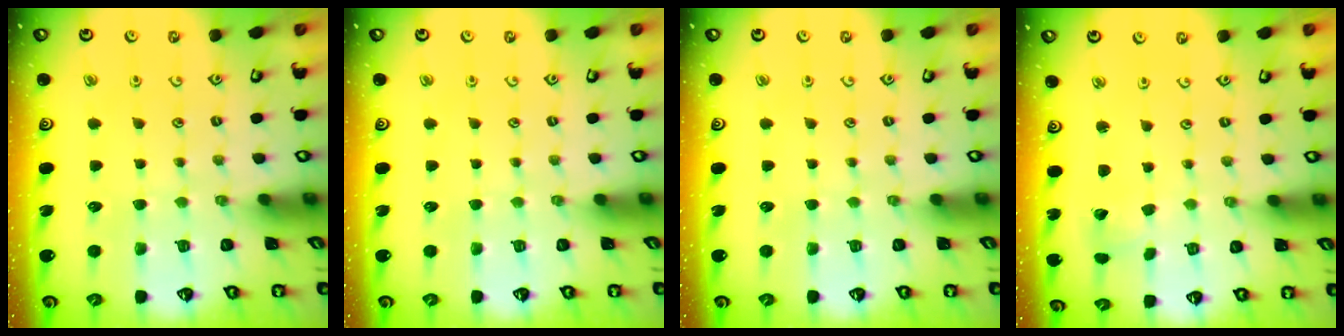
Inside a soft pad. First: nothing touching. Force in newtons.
{"total": 0.0}
{"total": 0.0}
{"total": 2.0, "press": 2.0, "slide": 0.3}